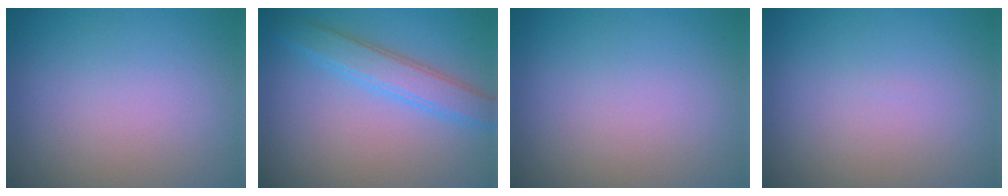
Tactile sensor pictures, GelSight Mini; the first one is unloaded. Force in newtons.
{"total": 3.4, "press": 3.4, "slide": 0.1}
{"total": 0.0}
{"total": 0.0}